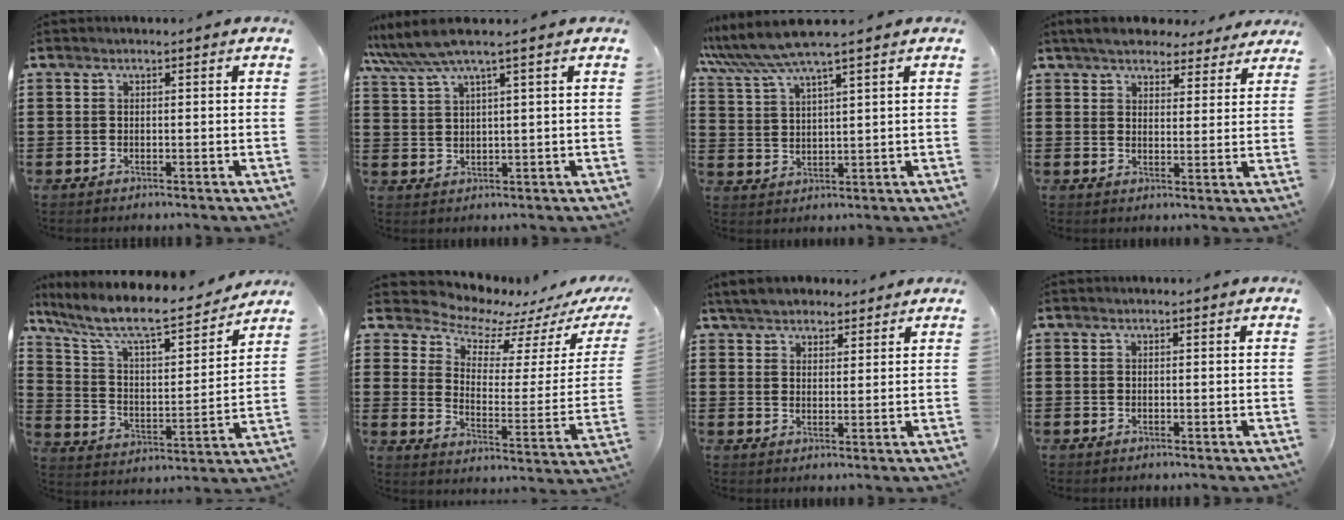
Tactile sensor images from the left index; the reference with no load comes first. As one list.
[{"total": 4.6, "force": [3.2, -0.2, 3.3], "torque": [-0.083, -0.007, 0.051]}, {"total": 6.3, "force": [5.1, -0.2, 3.6], "torque": [-0.087, -0.018, 0.089]}, {"total": 5.6, "force": [5.2, 1.3, 1.4], "torque": [-0.046, -0.012, 0.097]}, {"total": 9.1, "force": [7.6, 1.3, 4.9], "torque": [-0.128, -0.052, 0.125]}, {"total": 5.5, "force": [5.1, 1.7, 0.9], "torque": [-0.048, -0.051, 0.084]}, {"total": 4.7, "force": [4.2, 1.6, 1.2], "torque": [-0.037, 0.001, 0.080]}, {"total": 0.0}]